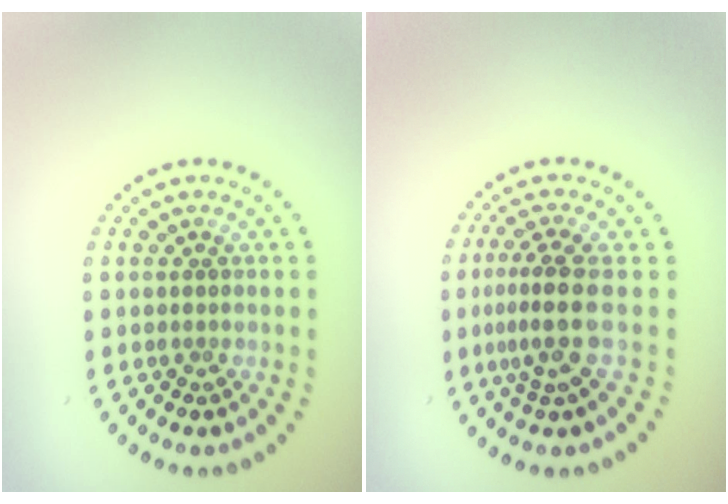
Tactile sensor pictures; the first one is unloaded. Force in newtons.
{"total": 3.4, "press": 2.6, "slide": 2.2}